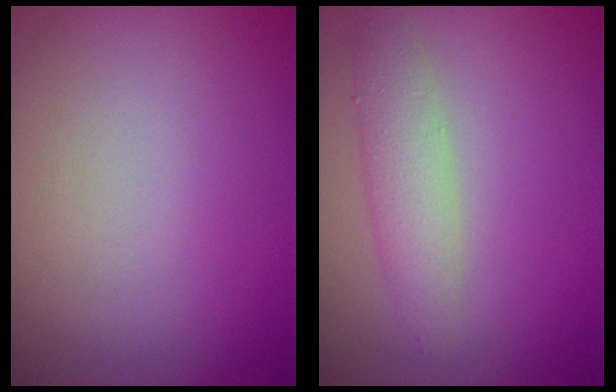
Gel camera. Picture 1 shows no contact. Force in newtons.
{"total": 2.9, "press": 2.9, "slide": 0.1}